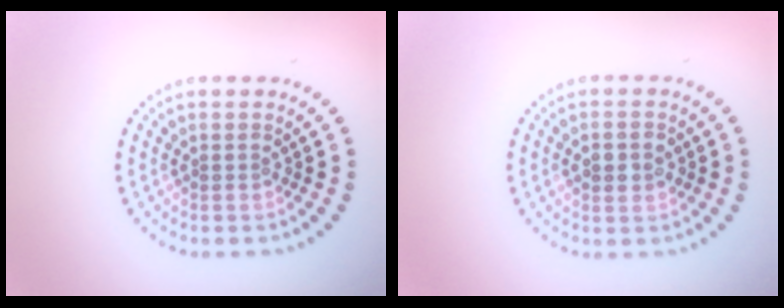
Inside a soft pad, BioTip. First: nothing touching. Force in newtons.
{"total": 2.0, "press": 2.0, "slide": 0.1}